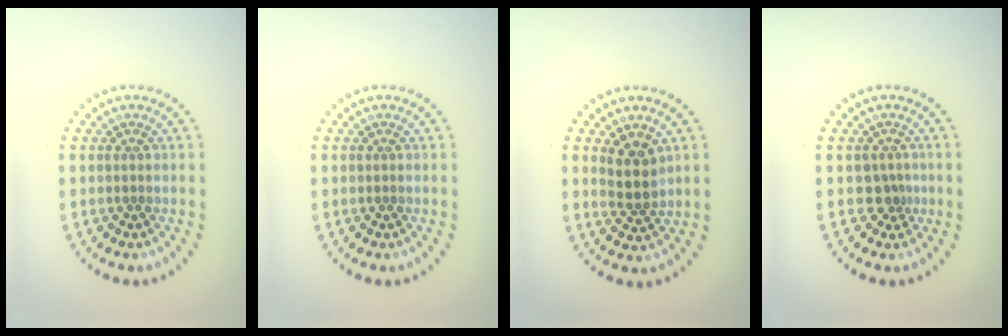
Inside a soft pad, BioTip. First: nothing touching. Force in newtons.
{"total": 0.0}
{"total": 2.8, "press": 2.5, "slide": 1.2}
{"total": 1.6, "press": 1.2, "slide": 1.2}